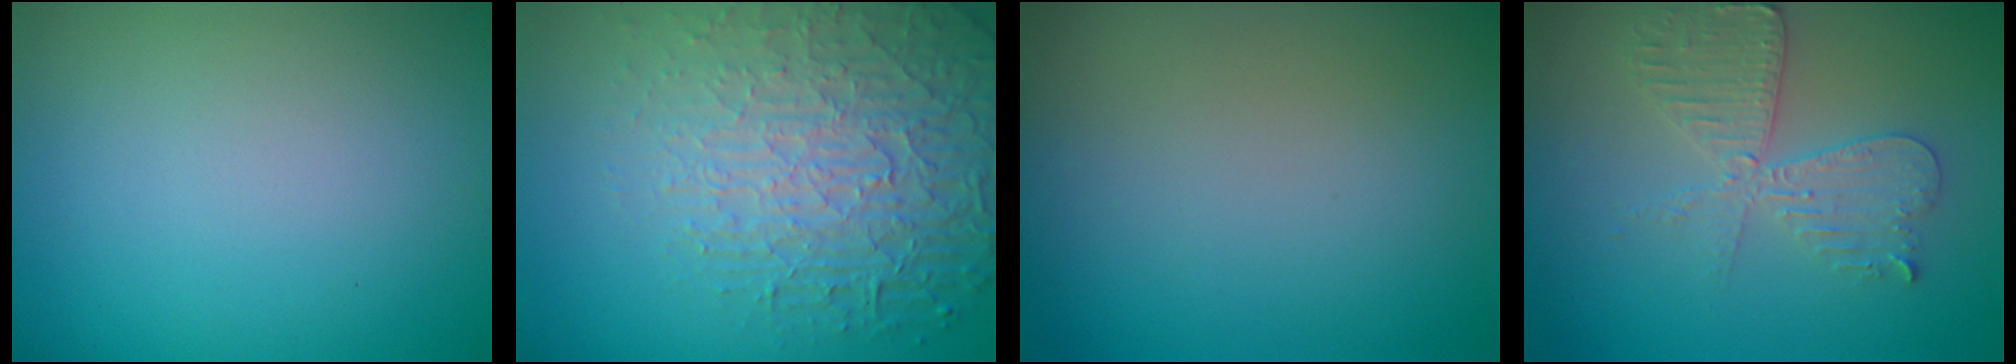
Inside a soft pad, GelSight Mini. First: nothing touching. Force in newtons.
{"total": 7.6, "press": 5.5, "slide": 5.2}
{"total": 0.0}
{"total": 3.7, "press": 3.6, "slide": 0.6}